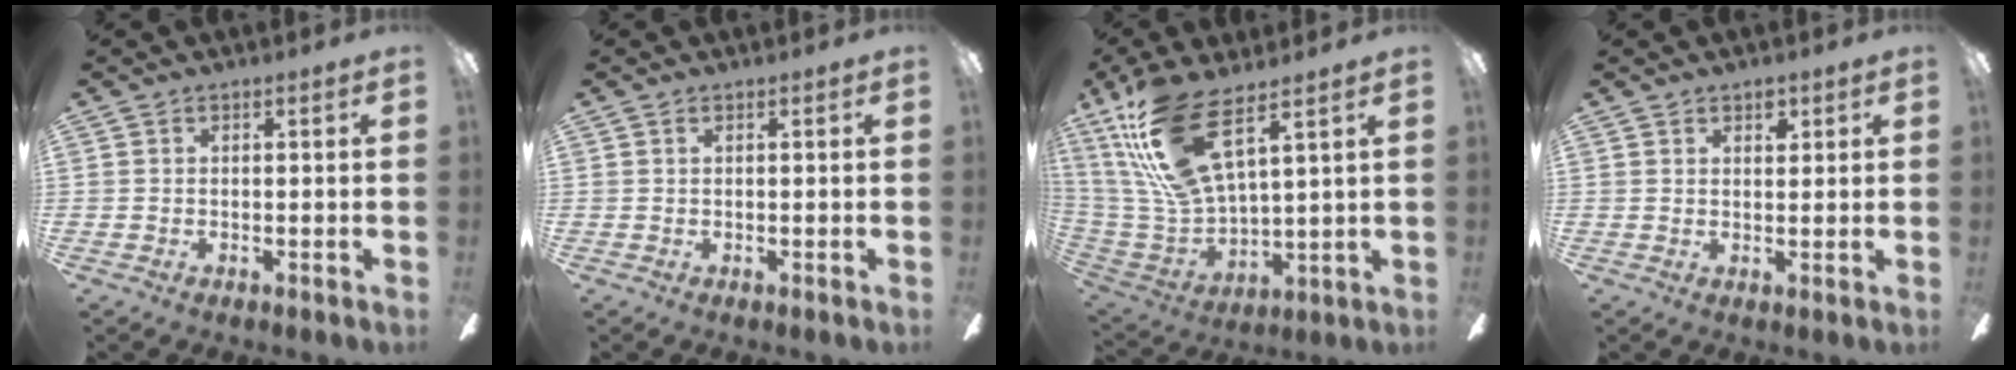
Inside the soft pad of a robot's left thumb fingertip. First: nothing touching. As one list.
[{"total": 0.5, "force": [0.2, 0.2, 0.4], "torque": [-0.010, 0.003, 0.003]}, {"total": 19.9, "force": [12.3, 6.6, 14.1], "torque": [-0.326, -0.057, 0.214]}, {"total": 3.0, "force": [2.0, 1.7, 1.4], "torque": [-0.006, -0.007, 0.031]}]